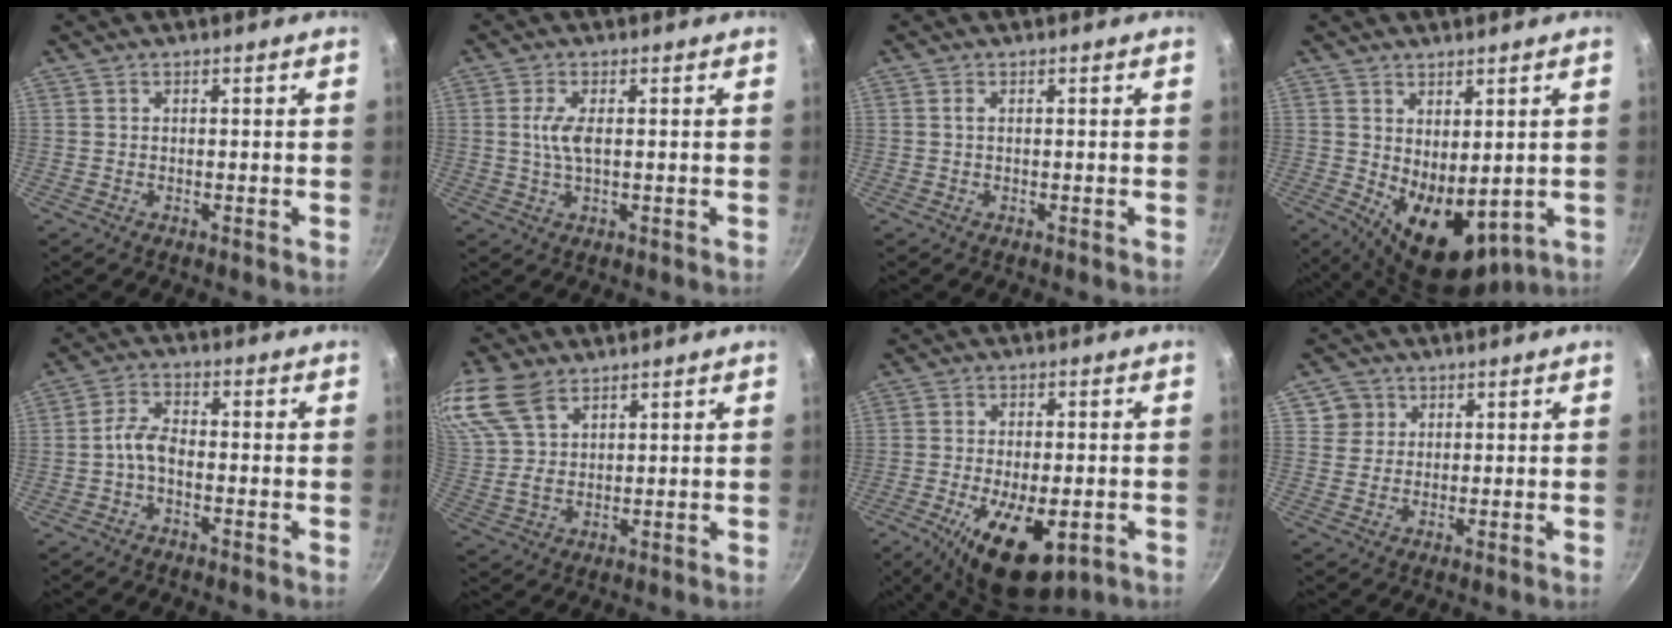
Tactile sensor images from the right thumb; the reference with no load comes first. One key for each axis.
{"total": 4.2, "fx": 0.4, "fy": 1.5, "fz": 3.9, "tx": -0.085, "ty": 0.000, "tz": 0.007}
{"total": 0.6, "fx": 0.1, "fy": 0.2, "fz": 0.5, "tx": -0.012, "ty": 0.002, "tz": 0.001}
{"total": 10.3, "fx": 0.1, "fy": 6.2, "fz": 8.3, "tx": -0.097, "ty": -0.025, "tz": 0.025}
{"total": 4.3, "fx": -1.7, "fy": 2.2, "fz": 3.2, "tx": -0.065, "ty": 0.023, "tz": -0.040}
{"total": 11.5, "fx": 6.9, "fy": 6.6, "fz": 6.4, "tx": -0.131, "ty": -0.002, "tz": 0.144}
{"total": 14.1, "fx": -5.4, "fy": 6.5, "fz": 11.3, "tx": -0.175, "ty": 0.002, "tz": -0.075}
{"total": 4.0, "fx": 1.5, "fy": 3.7, "fz": 0.4, "tx": 0.027, "ty": 0.007, "tz": 0.022}